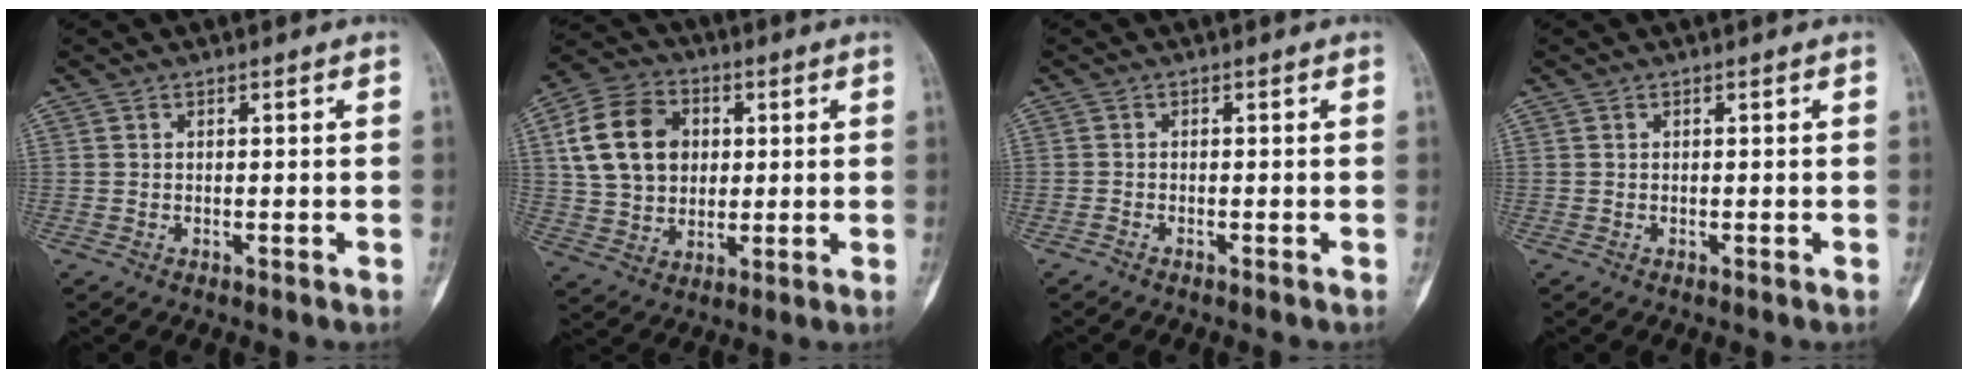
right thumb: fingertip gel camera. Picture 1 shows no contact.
{"total": 15.1, "force": [3.2, 11.6, 9.2], "torque": [-0.143, 0.008, 0.057]}
{"total": 0.6, "force": [-0.6, 0.1, 0.2], "torque": [-0.007, 0.000, -0.014]}
{"total": 0.0}